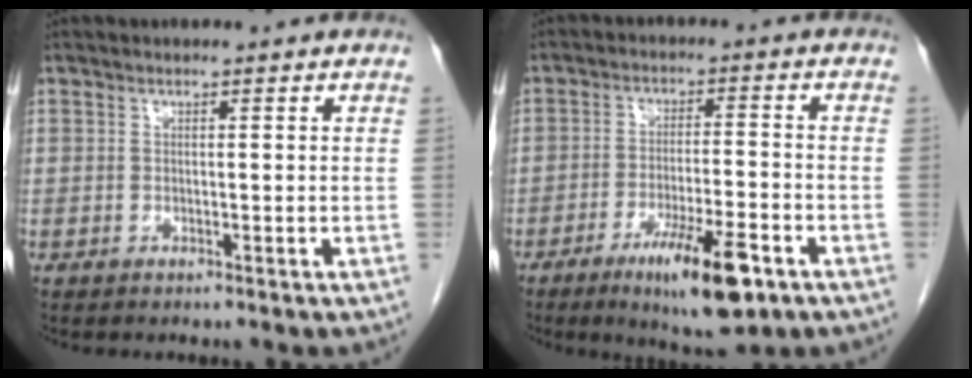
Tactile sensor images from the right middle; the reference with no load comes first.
{"total": 10.9, "force": [-6.0, 1.7, 8.9], "torque": [-0.146, -0.018, -0.092]}